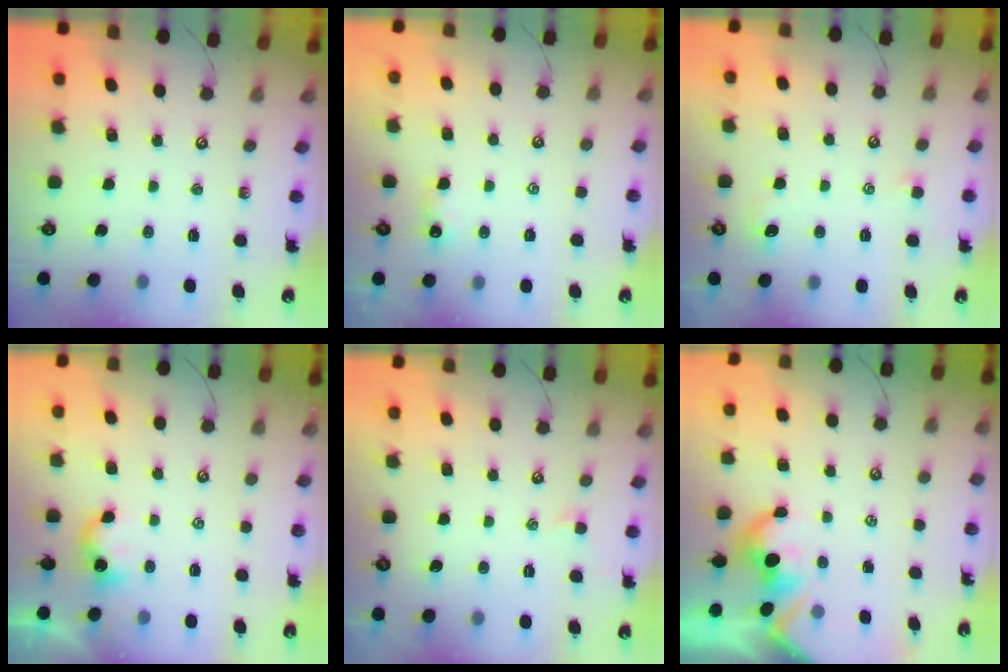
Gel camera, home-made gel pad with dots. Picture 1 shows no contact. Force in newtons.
{"total": 1.8, "press": 1.8, "slide": 0.3}
{"total": 1.0, "press": 0.8, "slide": 0.6}
{"total": 1.8, "press": 1.8, "slide": 0.3}
{"total": 0.7, "press": 0.5, "slide": 0.5}
{"total": 1.7, "press": 1.4, "slide": 1.0}